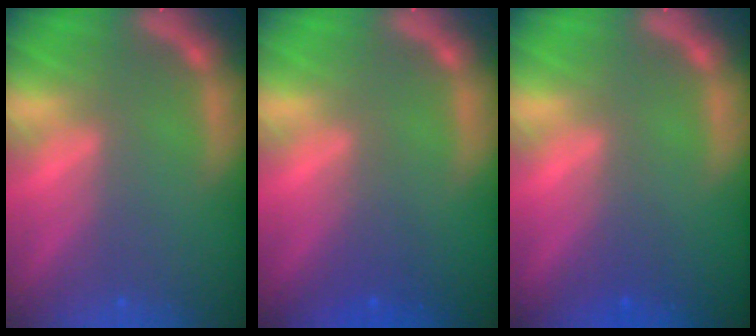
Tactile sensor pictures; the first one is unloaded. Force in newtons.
{"total": 2.0}
{"total": 1.5}